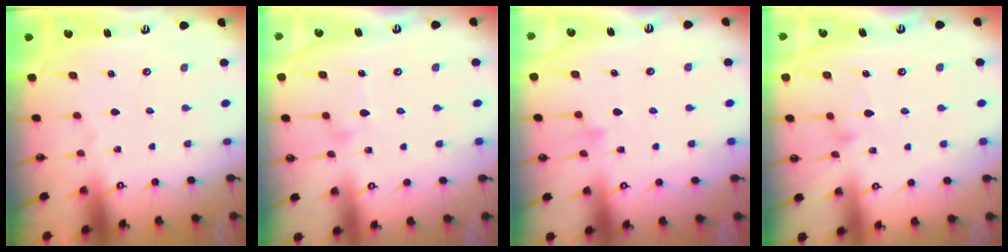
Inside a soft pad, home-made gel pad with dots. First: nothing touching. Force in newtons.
{"total": 8.5, "press": 8.5, "slide": 0.3}
{"total": 8.3, "press": 8.3, "slide": 0.6}
{"total": 7.6, "press": 7.6, "slide": 0.4}